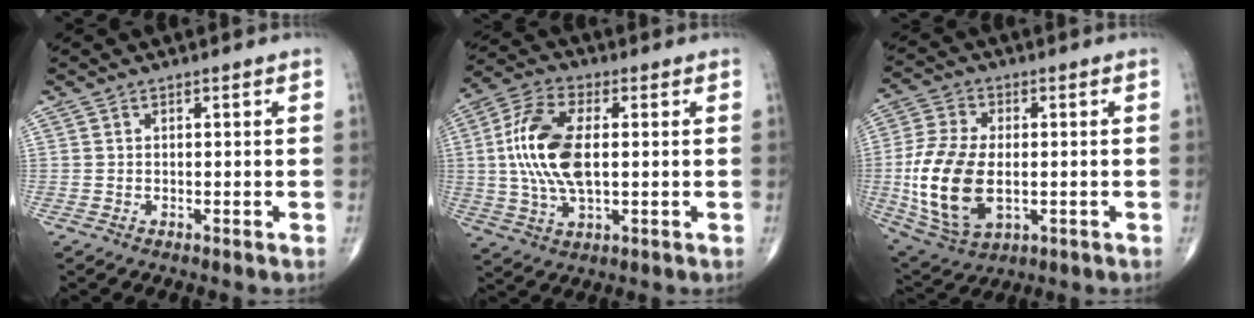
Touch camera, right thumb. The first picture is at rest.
{"total": 14.3, "force": [1.0, 7.0, 12.5], "torque": [-0.266, 0.007, 0.017]}
{"total": 16.6, "force": [-1.8, 9.7, 13.4], "torque": [-0.277, -0.008, -0.022]}